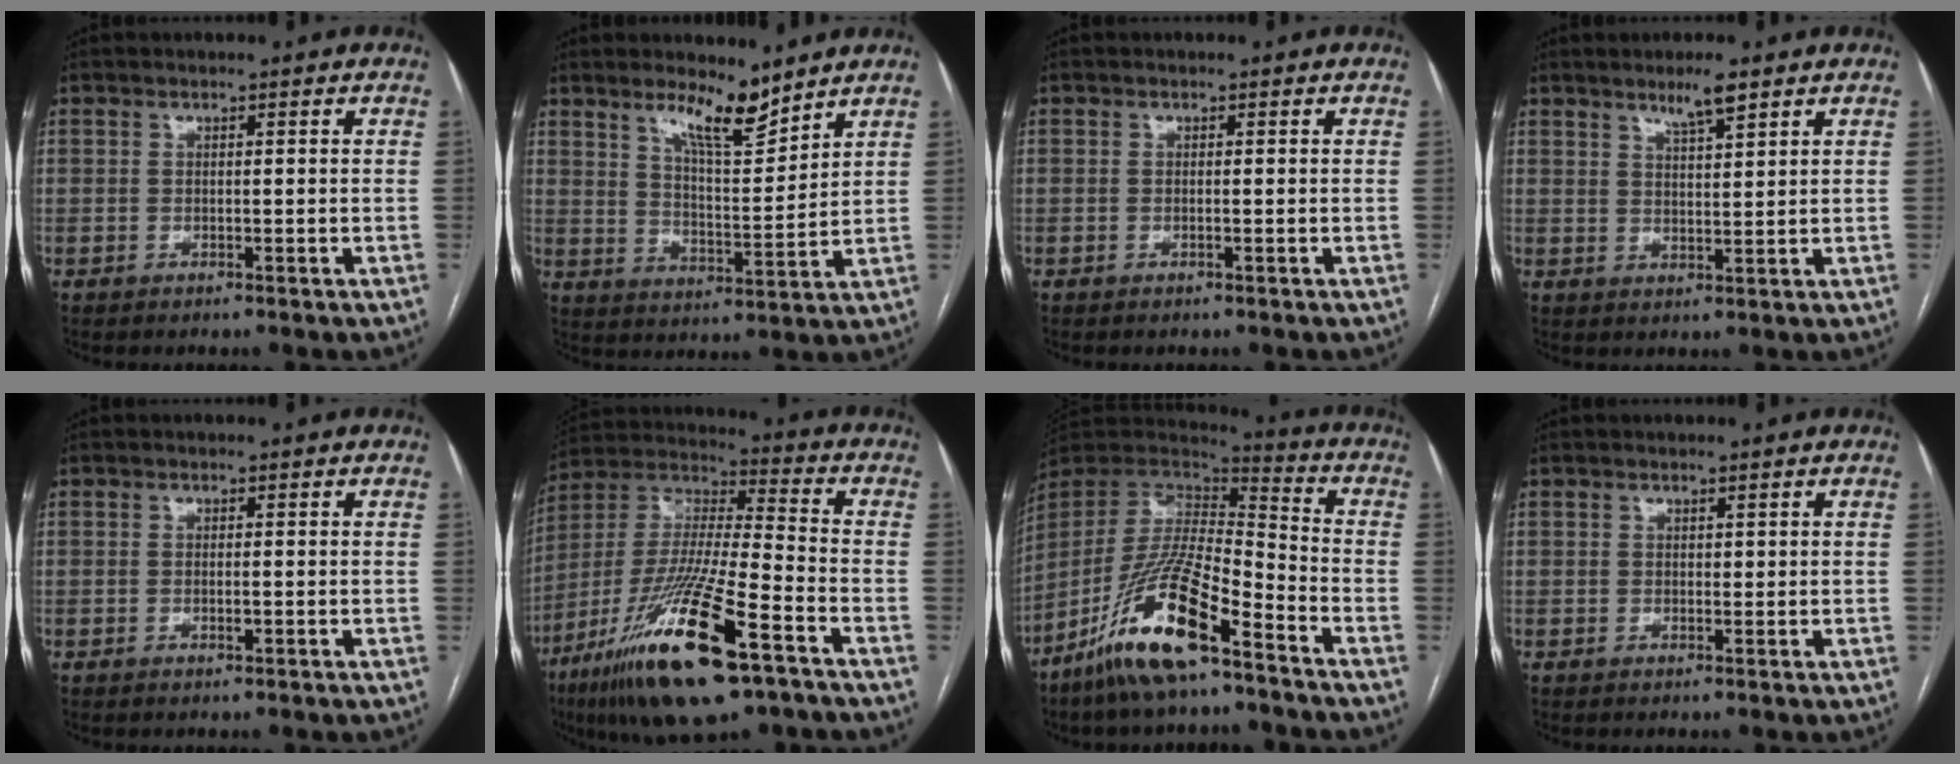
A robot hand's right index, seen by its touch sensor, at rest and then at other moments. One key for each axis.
{"total": 8.2, "fx": 6.4, "fy": 1.2, "fz": 4.9, "tx": -0.090, "ty": -0.014, "tz": 0.119}
{"total": 0.0}
{"total": 4.3, "fx": 3.2, "fy": 0.4, "fz": 2.9, "tx": -0.051, "ty": -0.004, "tz": 0.056}
{"total": 0.9, "fx": -0.2, "fy": 0.2, "fz": 0.8, "tx": -0.016, "ty": -0.002, "tz": -0.001}
{"total": 23.6, "fx": -12.7, "fy": 3.4, "fz": 19.6, "tx": -0.388, "ty": -0.049, "tz": -0.226}
{"total": 17.0, "fx": -10.8, "fy": 2.7, "fz": 12.8, "tx": -0.266, "ty": -0.018, "tz": -0.205}
{"total": 0.6, "fx": 0.3, "fy": 0.3, "fz": 0.3, "tx": 0.001, "ty": -0.002, "tz": 0.004}